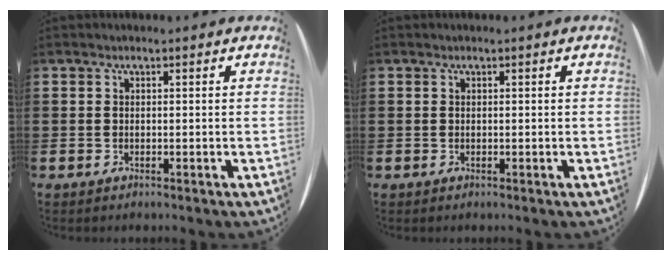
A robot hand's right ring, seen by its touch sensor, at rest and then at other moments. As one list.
[{"total": 0.0}]